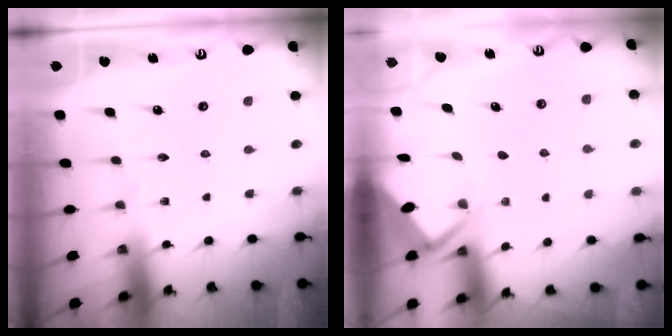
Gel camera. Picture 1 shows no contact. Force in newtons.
{"total": 2.8, "press": 2.8, "slide": 0.3}